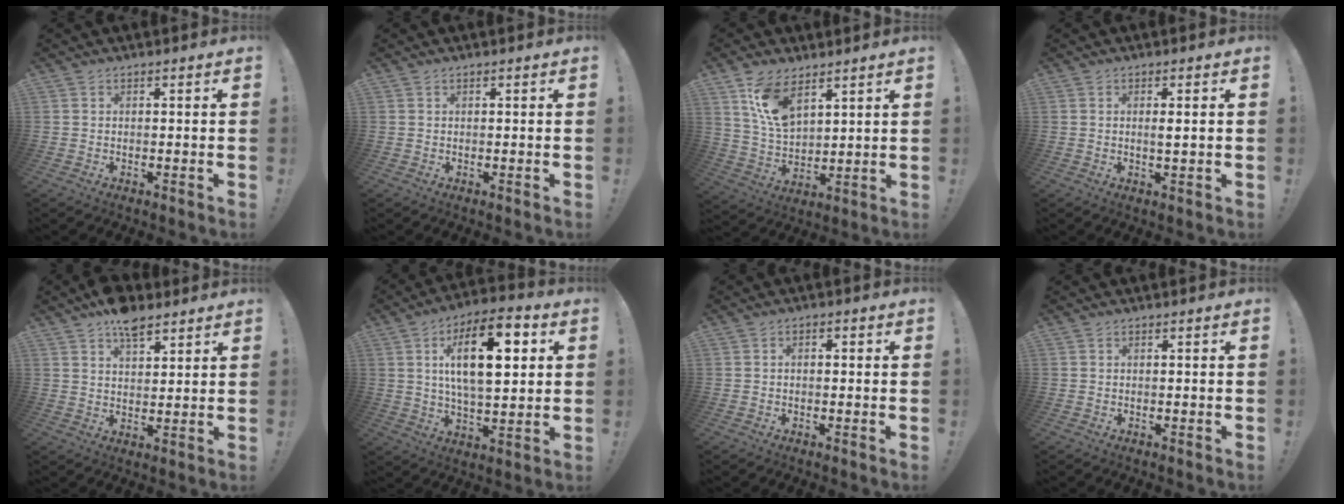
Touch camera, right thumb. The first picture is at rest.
{"total": 0.0}
{"total": 11.8, "force": [7.1, 6.4, 6.9], "torque": [-0.127, -0.028, 0.137]}
{"total": 2.0, "force": [0.4, 0.1, 1.9], "torque": [-0.029, -0.006, 0.004]}
{"total": 8.3, "force": [5.9, 4.0, 4.2], "torque": [-0.064, -0.027, 0.107]}
{"total": 19.1, "force": [5.5, 8.3, 16.3], "torque": [-0.253, -0.008, 0.077]}
{"total": 1.3, "force": [-0.5, 0.8, 0.9], "torque": [-0.006, 0.002, -0.012]}
{"total": 0.0}